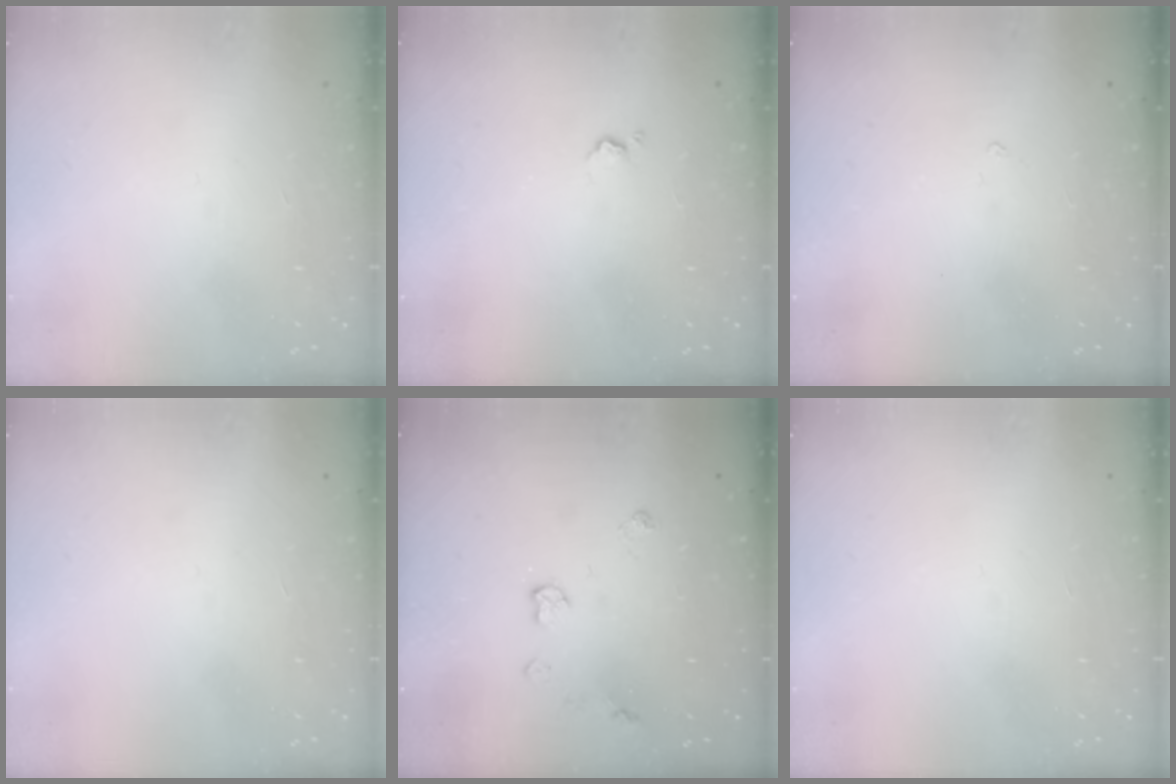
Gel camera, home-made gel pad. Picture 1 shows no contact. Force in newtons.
{"total": 2.6, "press": 2.6, "slide": 0.4}
{"total": 1.9, "press": 1.9, "slide": 0.4}
{"total": 0.0}
{"total": 6.5, "press": 6.5, "slide": 0.3}
{"total": 0.0}